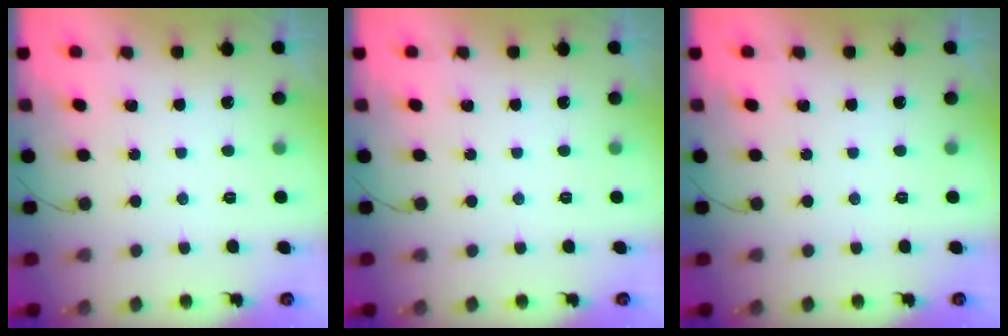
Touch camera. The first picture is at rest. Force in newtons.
{"total": 0.0}
{"total": 0.0}